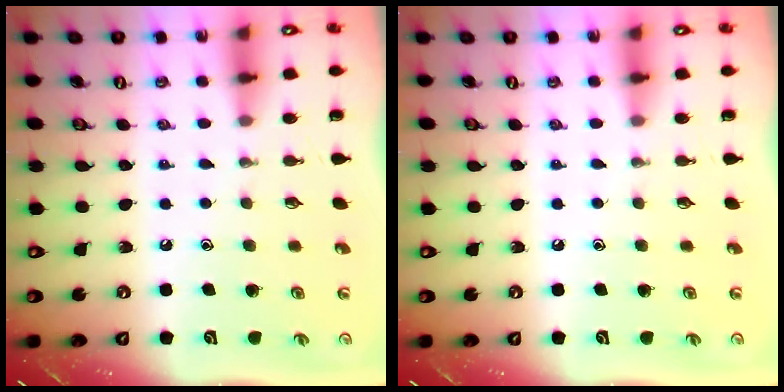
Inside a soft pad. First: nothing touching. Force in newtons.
{"total": 0.0}